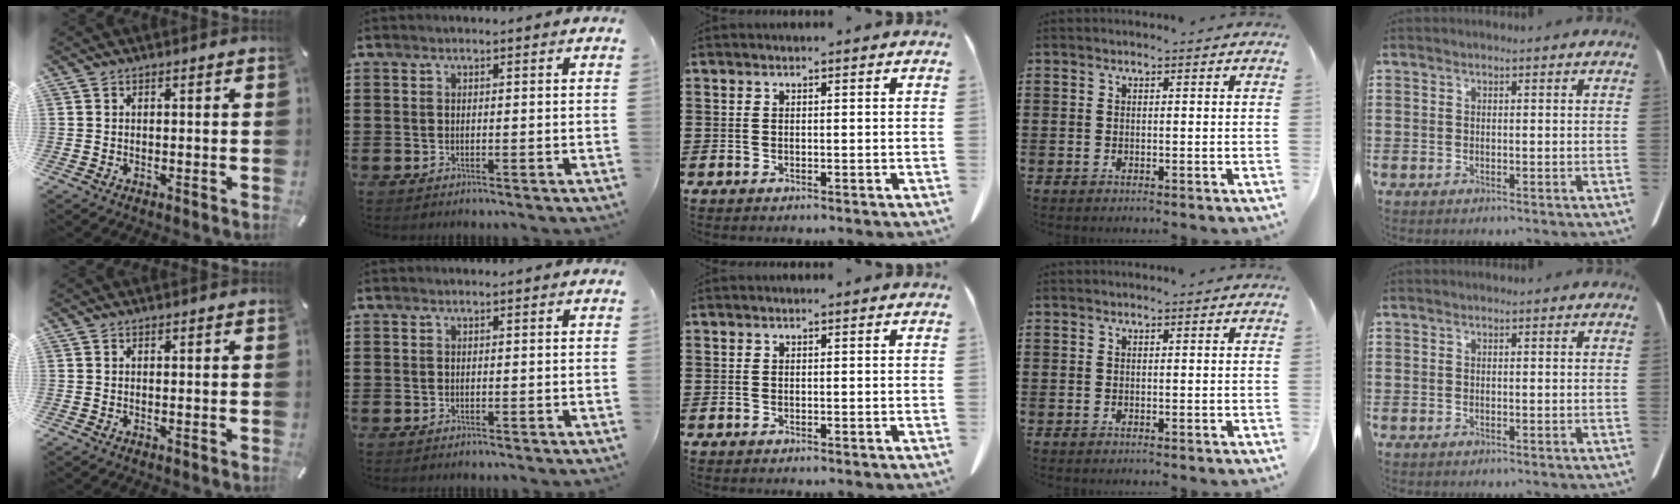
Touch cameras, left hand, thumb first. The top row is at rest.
{}